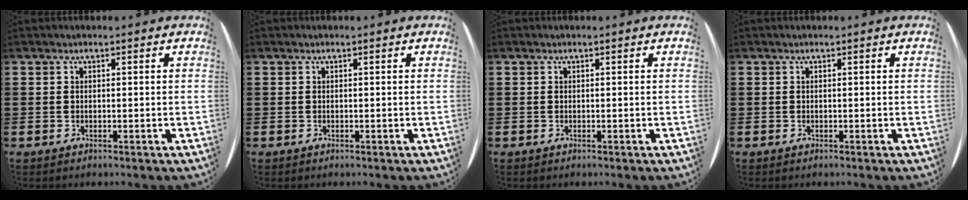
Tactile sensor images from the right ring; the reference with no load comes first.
{"total": 0.0}
{"total": 0.0}
{"total": 0.0}